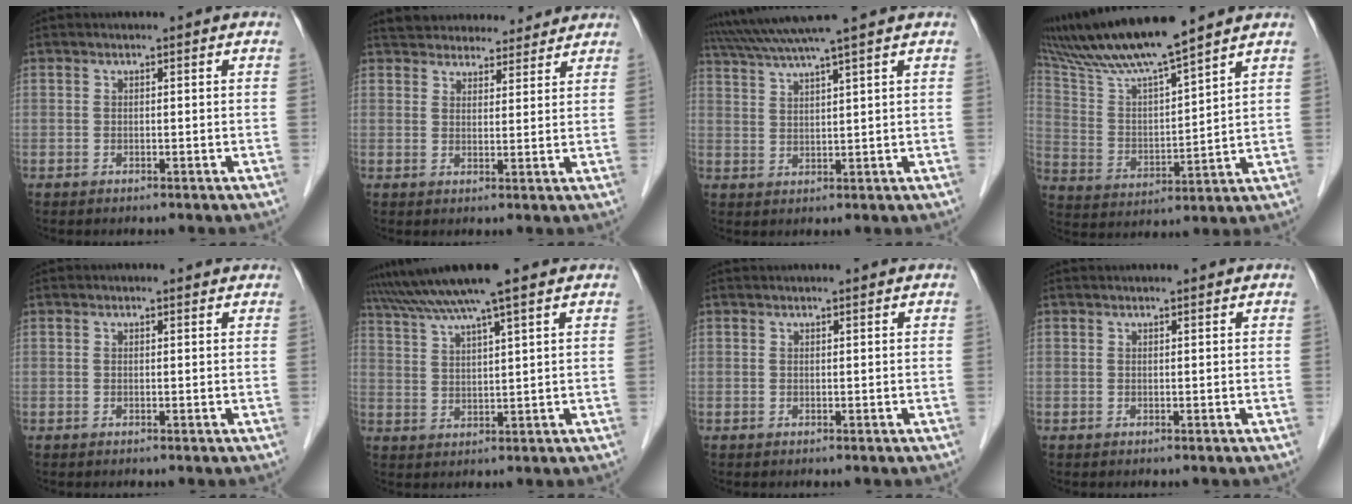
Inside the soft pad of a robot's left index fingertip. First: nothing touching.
{"total": 12.7, "force": [11.7, 3.9, 3.1], "torque": [-0.034, 0.025, 0.165]}
{"total": 8.6, "force": [7.3, -1.9, 4.1], "torque": [-0.075, 0.022, 0.121]}
{"total": 14.7, "force": [12.7, -0.2, 7.5], "torque": [-0.145, 0.010, 0.237]}
{"total": 0.8, "force": [0.8, 0.2, 0.1], "torque": [-0.010, 0.002, 0.006]}
{"total": 9.5, "force": [7.9, -1.4, 5.1], "torque": [-0.097, 0.028, 0.133]}
{"total": 2.6, "force": [2.5, 0.0, 0.7], "torque": [-0.008, 0.021, 0.031]}
{"total": 2.3, "force": [2.3, 0.0, 0.6], "torque": [-0.007, 0.019, 0.027]}